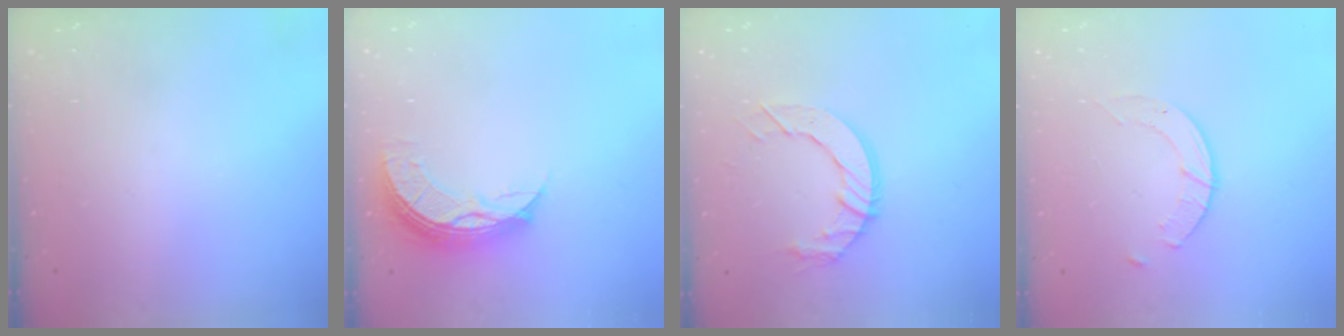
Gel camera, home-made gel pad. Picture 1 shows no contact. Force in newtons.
{"total": 8.4, "press": 8.4, "slide": 0.8}
{"total": 9.1, "press": 9.1, "slide": 0.5}
{"total": 5.1, "press": 5.1, "slide": 0.6}